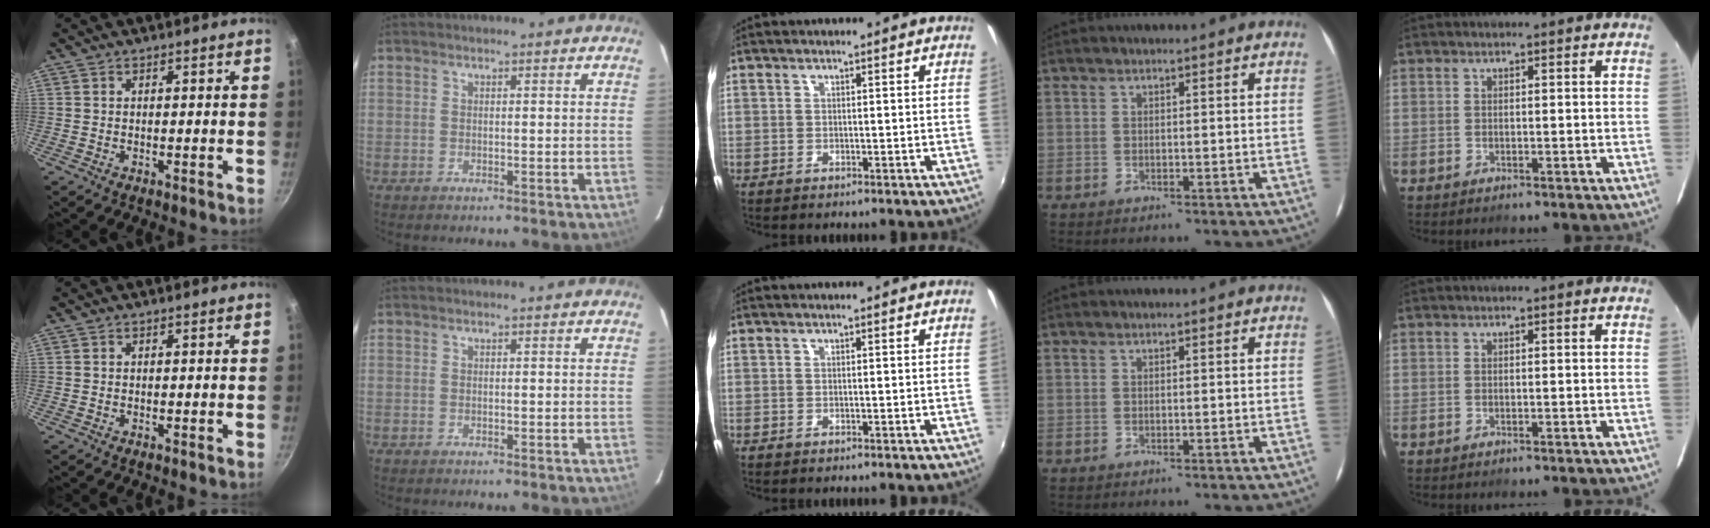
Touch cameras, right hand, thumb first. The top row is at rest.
{}